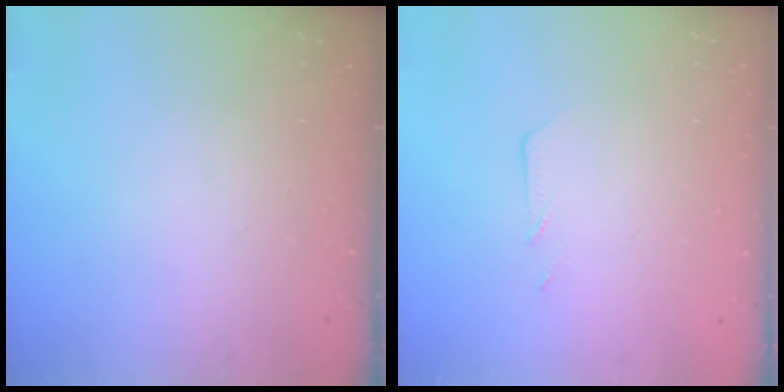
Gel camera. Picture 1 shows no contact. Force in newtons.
{"total": 3.3, "press": 3.3, "slide": 0.5}